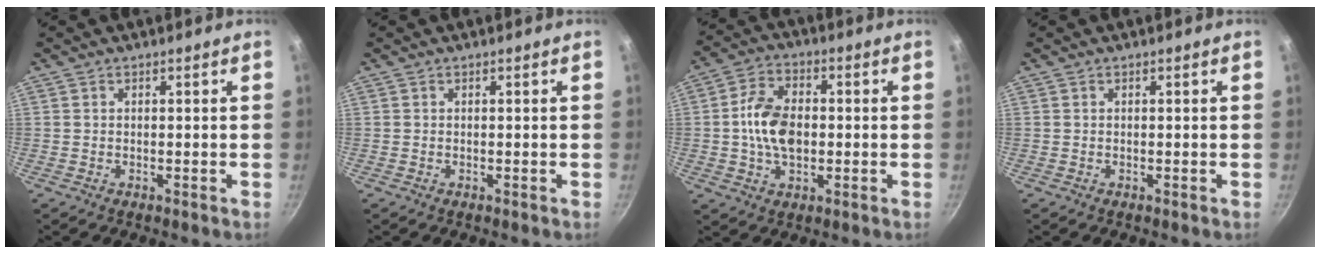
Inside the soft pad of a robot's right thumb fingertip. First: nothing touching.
{"total": 0.0}
{"total": 10.2, "force": [-0.2, 6.7, 7.8], "torque": [-0.129, 0.016, -0.011]}
{"total": 0.0}